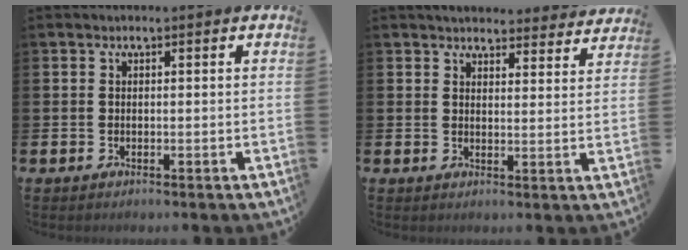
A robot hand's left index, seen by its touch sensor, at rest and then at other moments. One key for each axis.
{"total": 4.2, "fx": 4.1, "fy": 0.9, "fz": 0.2, "tx": -0.008, "ty": -0.030, "tz": 0.072}